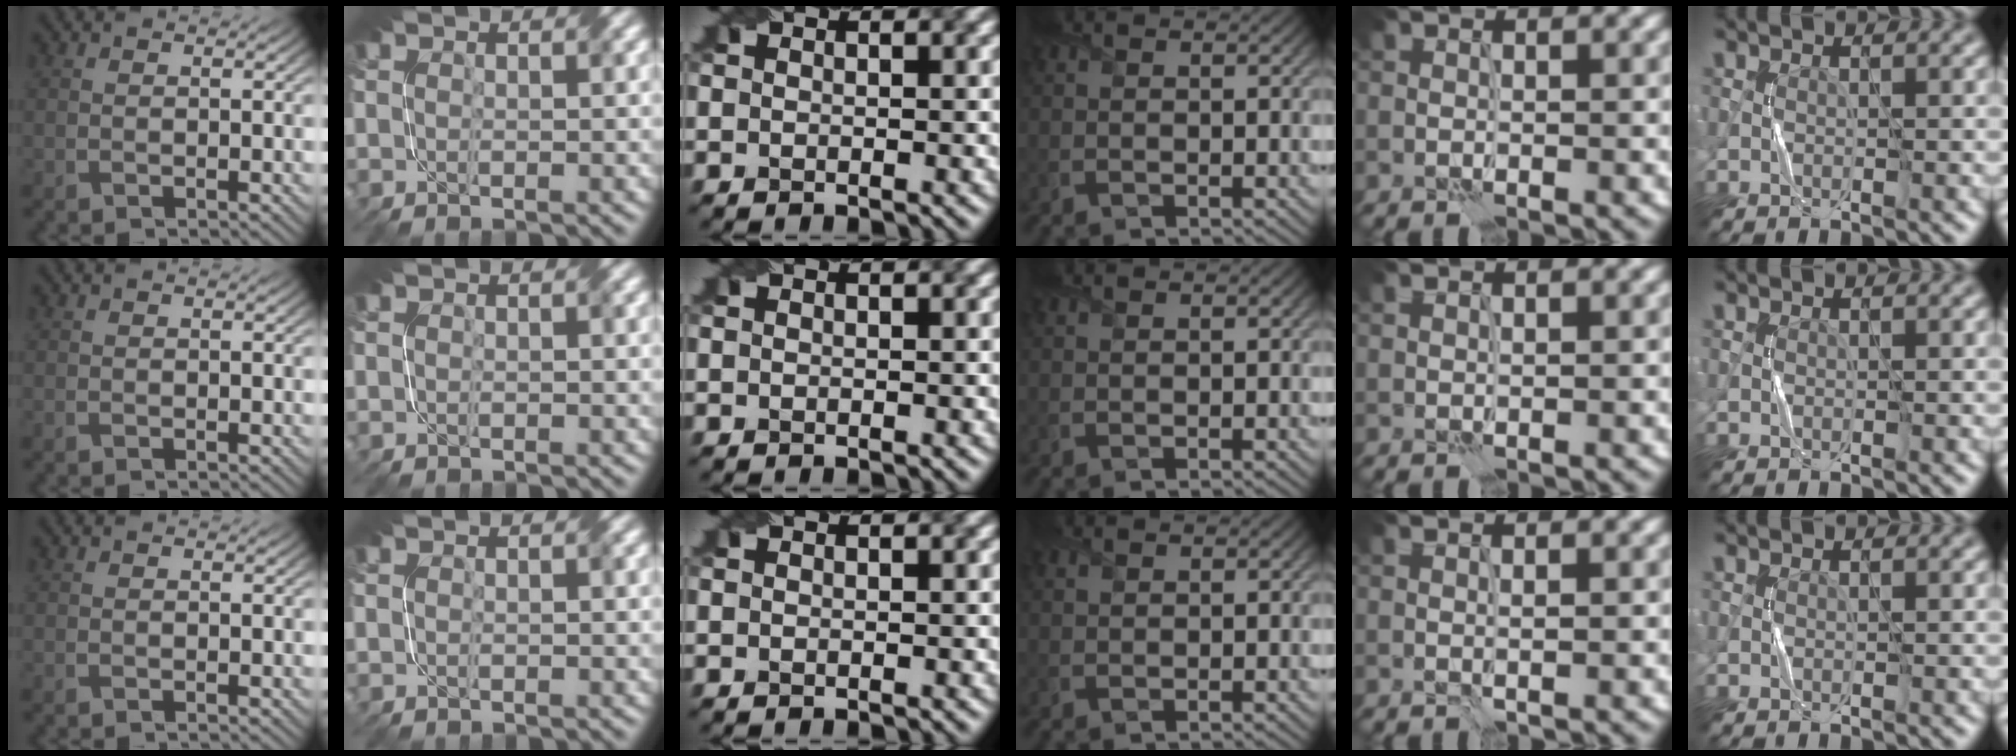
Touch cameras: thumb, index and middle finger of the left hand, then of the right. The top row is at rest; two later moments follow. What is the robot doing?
{"motion": "fold", "object": "napkin"}